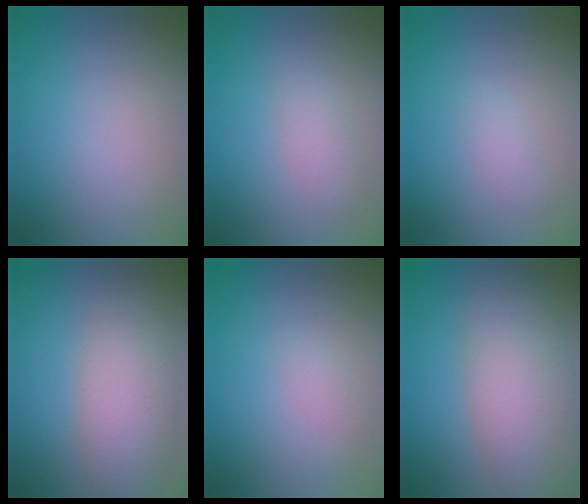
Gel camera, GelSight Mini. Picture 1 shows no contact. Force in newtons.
{"total": 1.8, "press": 1.8, "slide": 0.1}
{"total": 1.2, "press": 1.1, "slide": 0.1}
{"total": 5.7, "press": 5.7, "slide": 0.3}
{"total": 0.8, "press": 0.8, "slide": 0.0}
{"total": 7.7, "press": 7.7, "slide": 0.7}